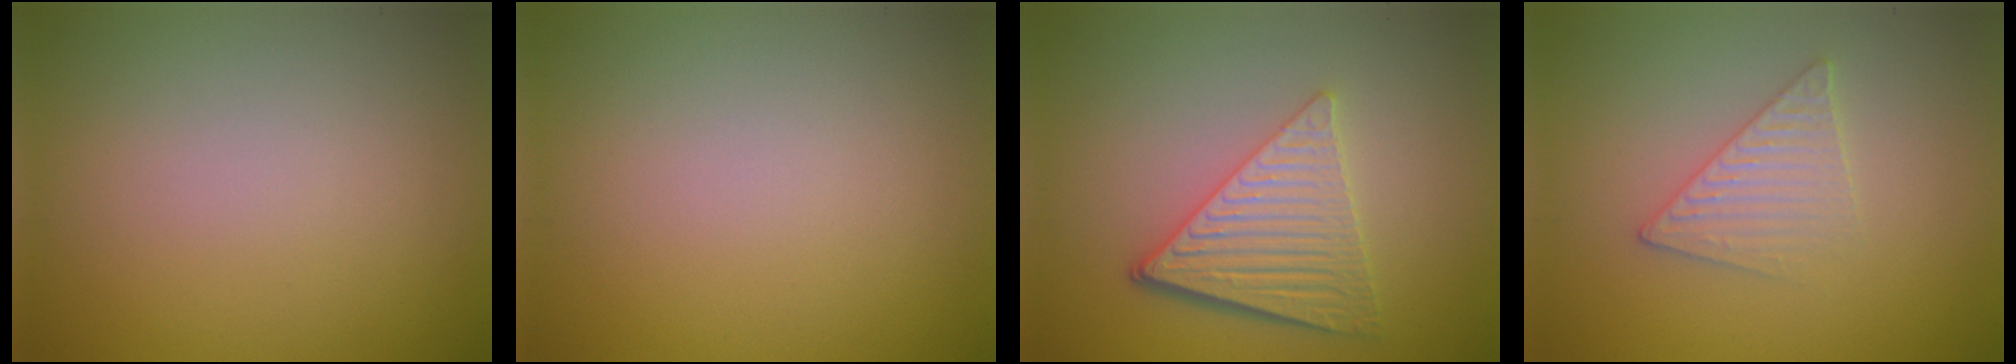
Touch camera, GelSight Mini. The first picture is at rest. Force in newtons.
{"total": 0.0}
{"total": 5.5, "press": 4.3, "slide": 3.4}
{"total": 2.6, "press": 2.6, "slide": 0.3}